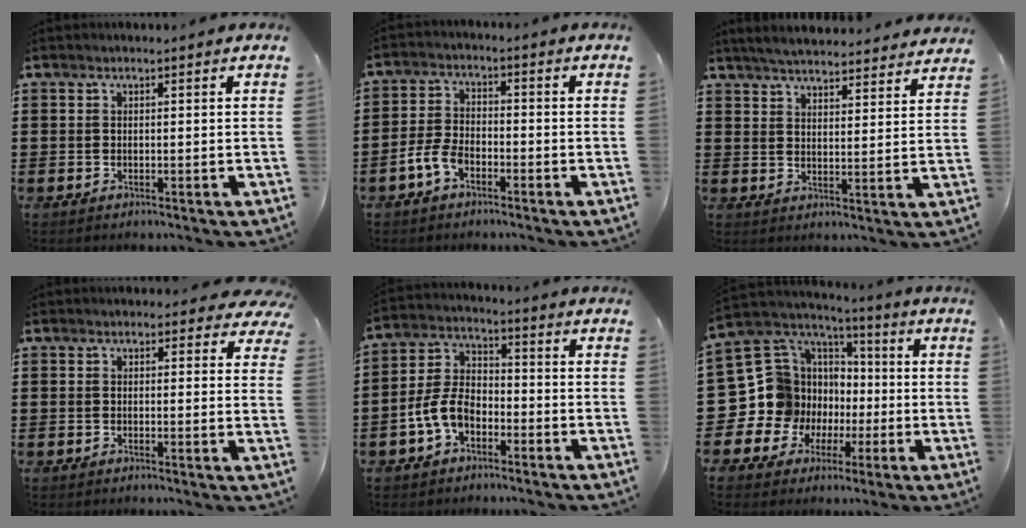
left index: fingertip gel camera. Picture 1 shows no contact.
{"total": 4.6, "force": [-2.8, 2.3, 2.9], "torque": [-0.076, 0.002, -0.058]}
{"total": 4.7, "force": [4.6, -0.1, 0.8], "torque": [-0.033, -0.021, 0.082]}
{"total": 1.9, "force": [1.6, 0.9, 0.5], "torque": [-0.002, -0.003, 0.026]}
{"total": 6.4, "force": [-3.3, 4.0, 3.9], "torque": [-0.104, 0.008, -0.071]}
{"total": 12.2, "force": [-1.9, 11.8, 2.4], "torque": [-0.110, -0.022, -0.015]}